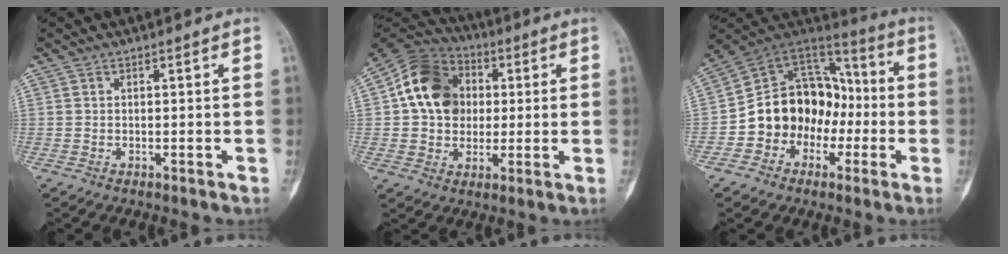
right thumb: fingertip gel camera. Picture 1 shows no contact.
{"total": 14.9, "force": [2.2, 12.1, 8.5], "torque": [-0.121, 0.015, 0.030]}
{"total": 16.6, "force": [-4.2, 13.6, 8.6], "torque": [-0.086, 0.077, -0.078]}